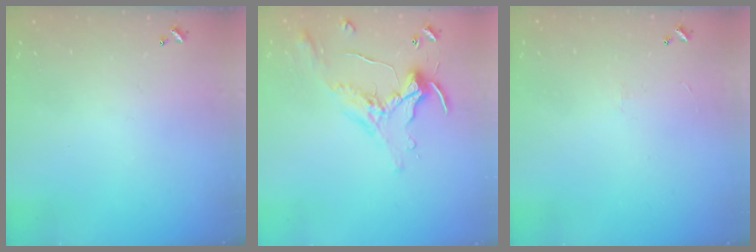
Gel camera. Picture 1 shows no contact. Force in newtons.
{"total": 0.7, "press": 0.5, "slide": 0.4}
{"total": 0.7, "press": 0.3, "slide": 0.7}